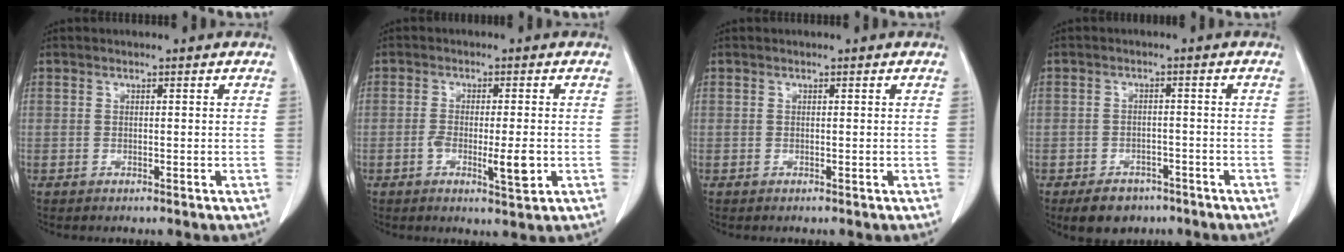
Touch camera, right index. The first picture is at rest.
{"total": 5.3, "force": [-1.4, 1.0, 5.0], "torque": [-0.083, -0.006, -0.019]}
{"total": 0.0}
{"total": 5.6, "force": [-3.8, 3.6, 1.9], "torque": [-0.029, 0.003, -0.053]}